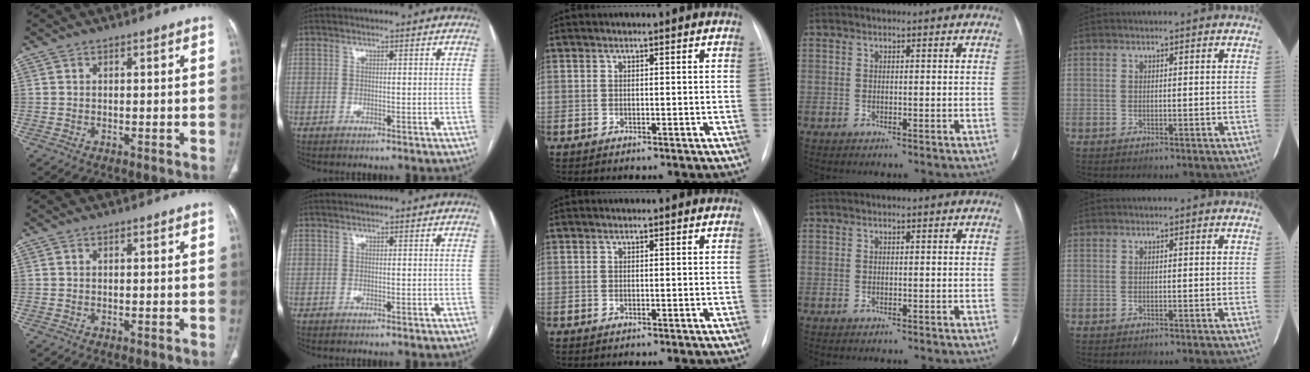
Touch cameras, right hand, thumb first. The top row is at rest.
{}